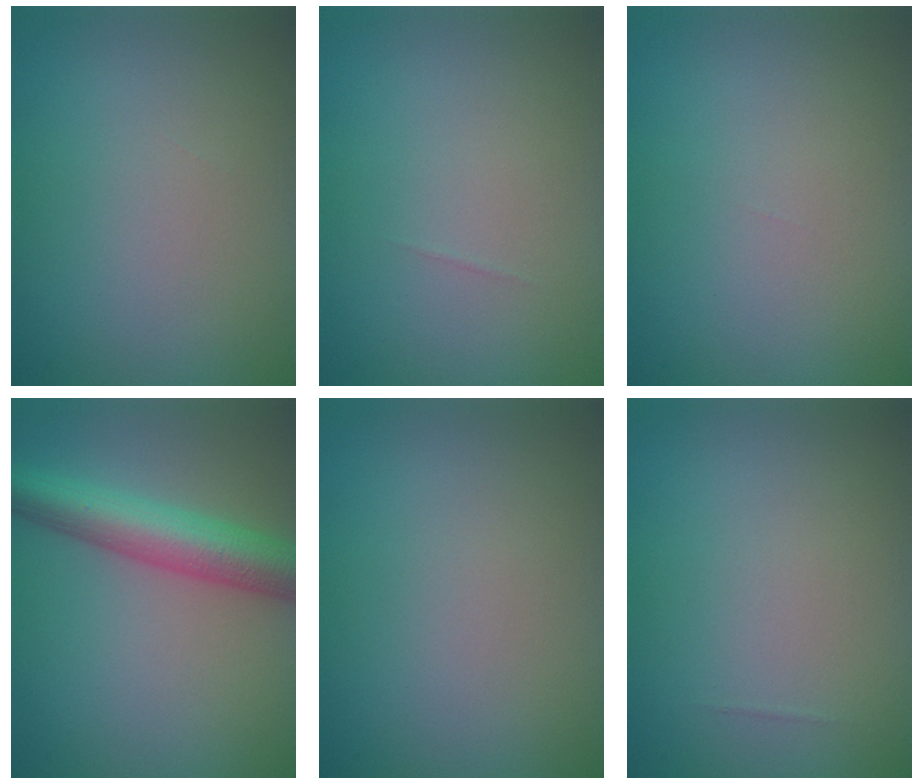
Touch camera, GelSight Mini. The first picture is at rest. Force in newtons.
{"total": 0.0}
{"total": 0.0}
{"total": 6.5, "press": 6.5, "slide": 0.1}
{"total": 0.0}
{"total": 0.0}